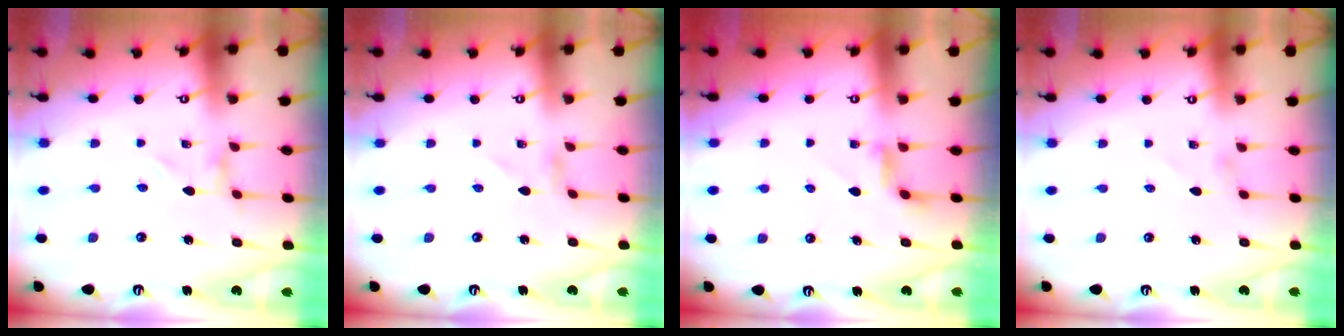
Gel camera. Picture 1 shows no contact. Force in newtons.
{"total": 1.0, "press": 1.0, "slide": 0.1}
{"total": 2.9, "press": 2.9, "slide": 0.4}
{"total": 1.4, "press": 1.4, "slide": 0.0}